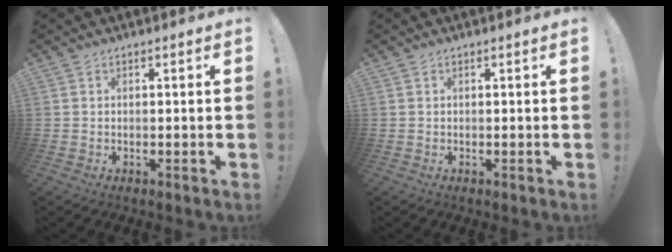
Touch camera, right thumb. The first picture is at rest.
{"total": 0.0}